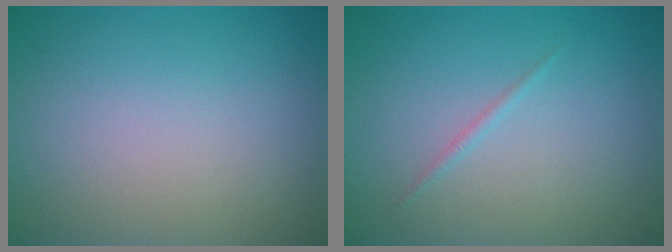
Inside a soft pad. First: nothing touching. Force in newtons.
{"total": 0.5, "press": 0.5, "slide": 0.0}